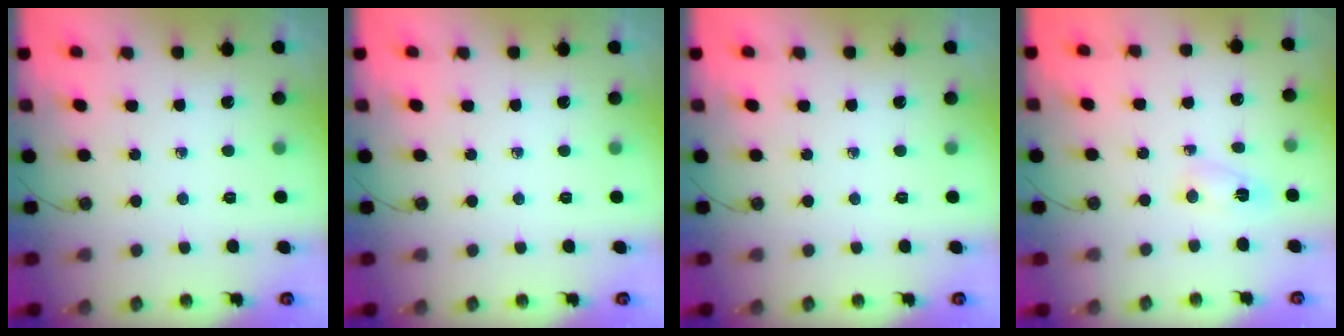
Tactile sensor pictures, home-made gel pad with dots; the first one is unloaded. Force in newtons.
{"total": 0.0}
{"total": 0.0}
{"total": 3.1, "press": 3.0, "slide": 0.4}